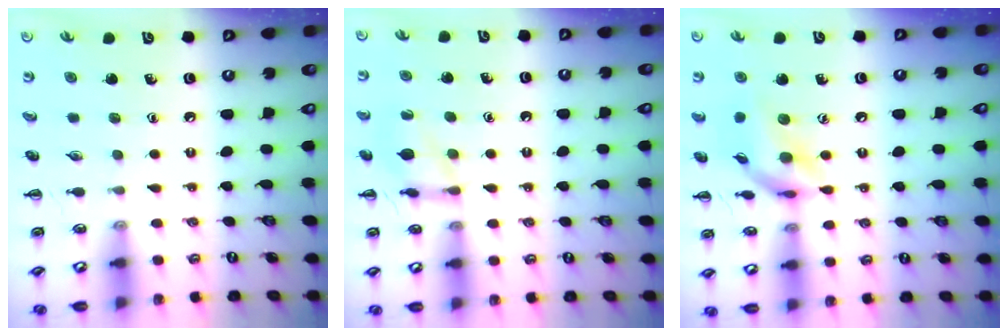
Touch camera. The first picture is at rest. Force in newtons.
{"total": 11.2, "press": 11.2, "slide": 0.8}
{"total": 13.2, "press": 13.0, "slide": 2.0}